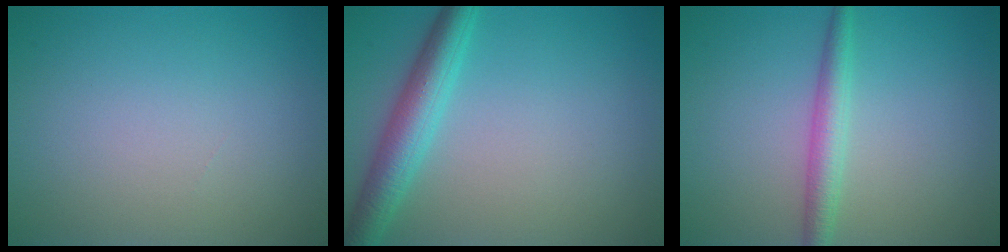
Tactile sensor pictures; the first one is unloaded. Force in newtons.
{"total": 4.3, "press": 4.3, "slide": 0.1}
{"total": 2.6, "press": 2.6, "slide": 0.0}